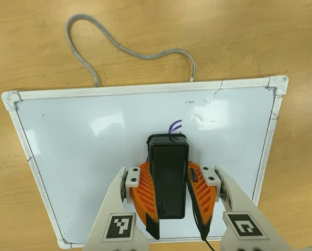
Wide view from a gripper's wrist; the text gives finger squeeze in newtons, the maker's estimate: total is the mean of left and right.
{"total": 15.6, "left": 16.1, "right": 15.0}